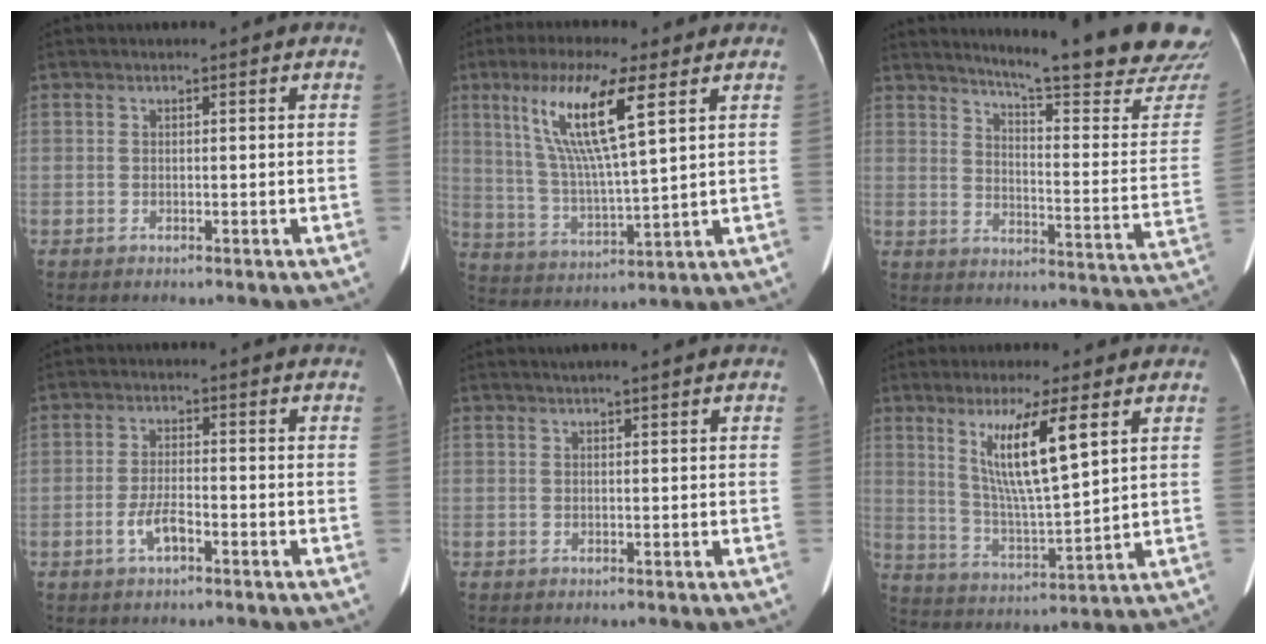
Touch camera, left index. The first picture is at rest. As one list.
[{"total": 13.0, "force": [5.7, 1.0, 11.7], "torque": [-0.243, 0.003, 0.108]}, {"total": 25.0, "force": [22.7, 0.4, 10.5], "torque": [-0.150, -0.114, 0.274]}, {"total": 3.5, "force": [-1.8, 0.9, 2.8], "torque": [-0.060, 0.000, -0.036]}, {"total": 1.5, "force": [1.2, -0.1, 0.9], "torque": [-0.014, 0.017, 0.024]}, {"total": 11.0, "force": [4.7, 0.7, 9.9], "torque": [-0.187, -0.013, 0.089]}]